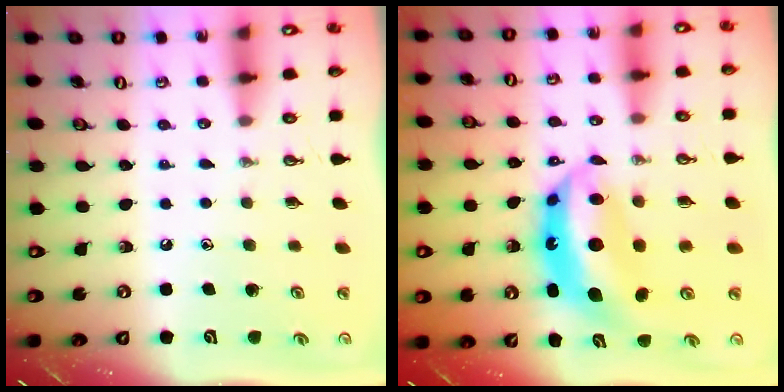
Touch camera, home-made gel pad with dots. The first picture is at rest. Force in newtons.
{"total": 9.3, "press": 9.2, "slide": 1.0}